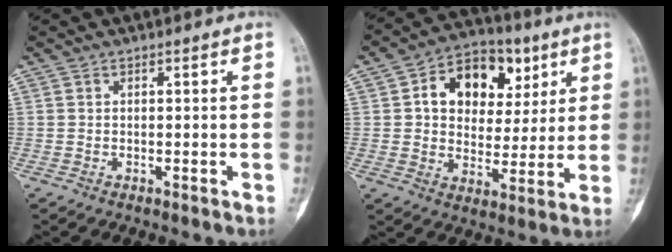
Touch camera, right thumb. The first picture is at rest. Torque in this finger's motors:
{"motor_torque": [0.19, 3.18, 0.26, -0.09, 0.07]}